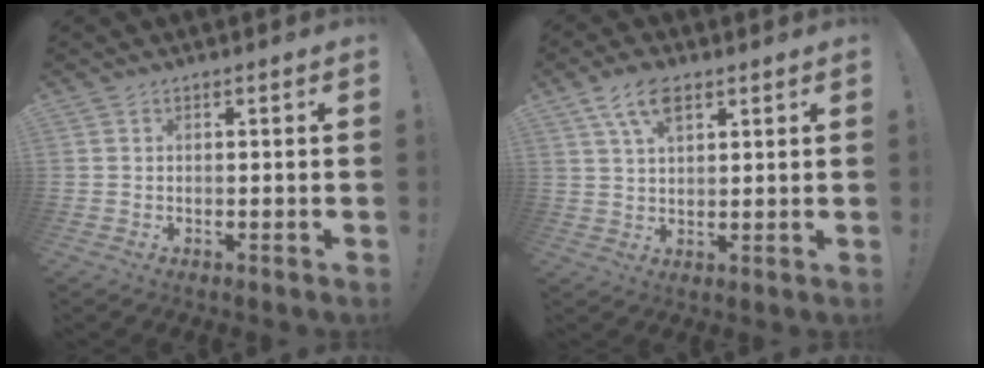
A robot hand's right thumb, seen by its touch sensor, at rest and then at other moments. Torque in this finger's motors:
{"motor_torque": [-0.37, 0.59, 0.48, 0.51, 0.01]}